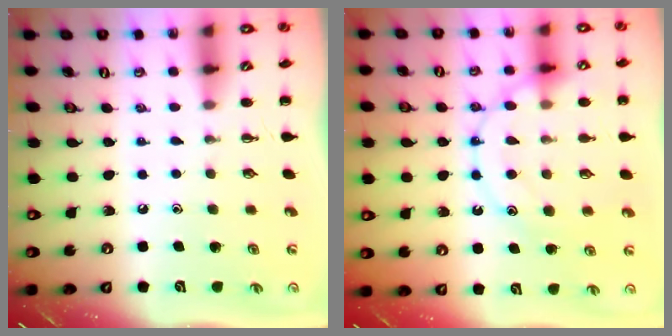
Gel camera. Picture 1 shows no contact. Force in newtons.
{"total": 14.8, "press": 14.8, "slide": 1.1}